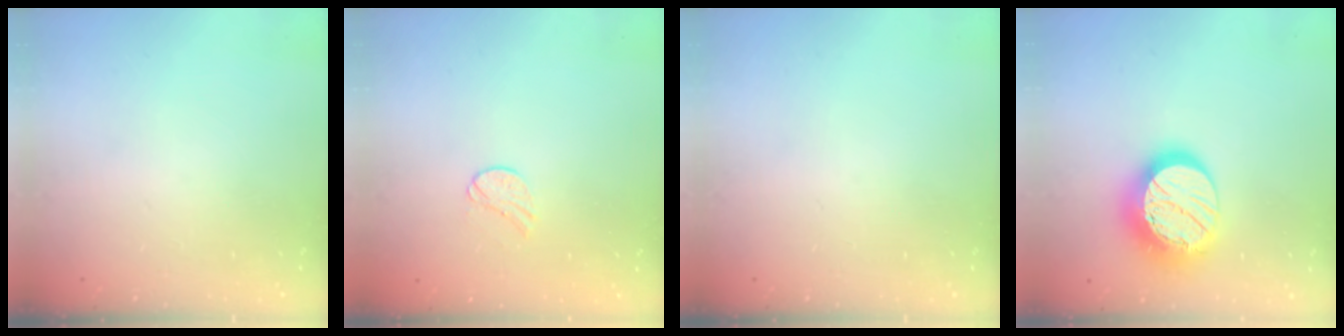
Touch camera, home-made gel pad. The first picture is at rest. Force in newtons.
{"total": 6.2, "press": 6.1, "slide": 0.5}
{"total": 0.0}
{"total": 18.6, "press": 18.6, "slide": 1.0}